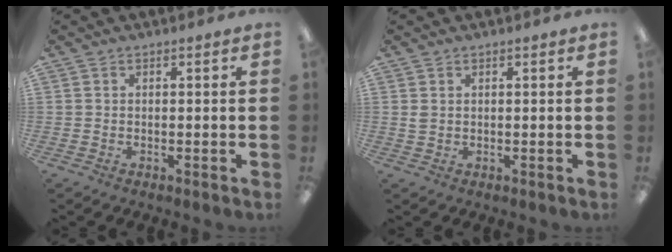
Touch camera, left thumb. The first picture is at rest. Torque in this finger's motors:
{"motor_torque": [-0.05, 0.23, 0.33, -0.13, 0.00]}